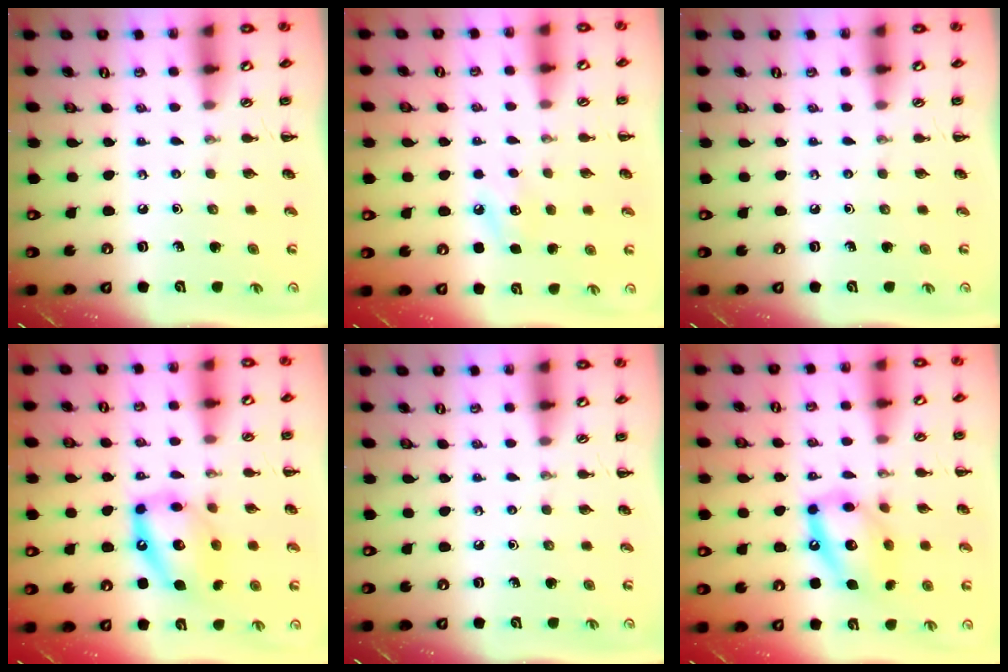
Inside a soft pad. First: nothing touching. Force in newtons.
{"total": 7.6, "press": 7.4, "slide": 1.7}
{"total": 0.0}
{"total": 13.0, "press": 12.5, "slide": 3.5}
{"total": 0.0}
{"total": 13.8, "press": 13.6, "slide": 2.4}